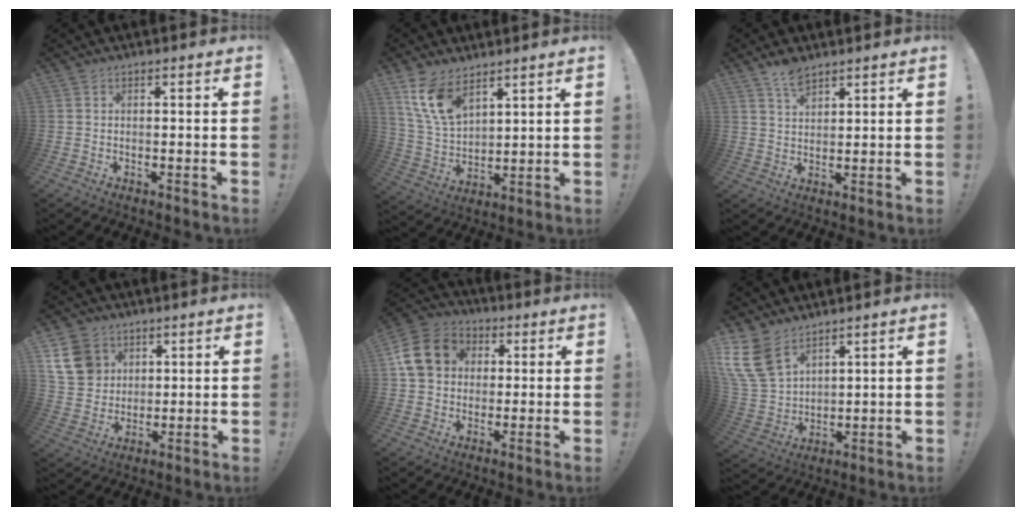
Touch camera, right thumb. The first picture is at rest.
{"total": 12.8, "force": [8.1, 6.9, 7.1], "torque": [-0.143, -0.037, 0.158]}
{"total": 5.6, "force": [4.6, 2.1, 2.5], "torque": [-0.039, -0.025, 0.083]}
{"total": 12.1, "force": [5.5, 9.9, 4.3], "torque": [-0.062, -0.019, 0.115]}
{"total": 14.3, "force": [3.6, 12.0, 6.9], "torque": [-0.106, 0.012, 0.078]}
{"total": 13.7, "force": [8.9, 7.8, 6.7], "torque": [-0.153, -0.049, 0.176]}